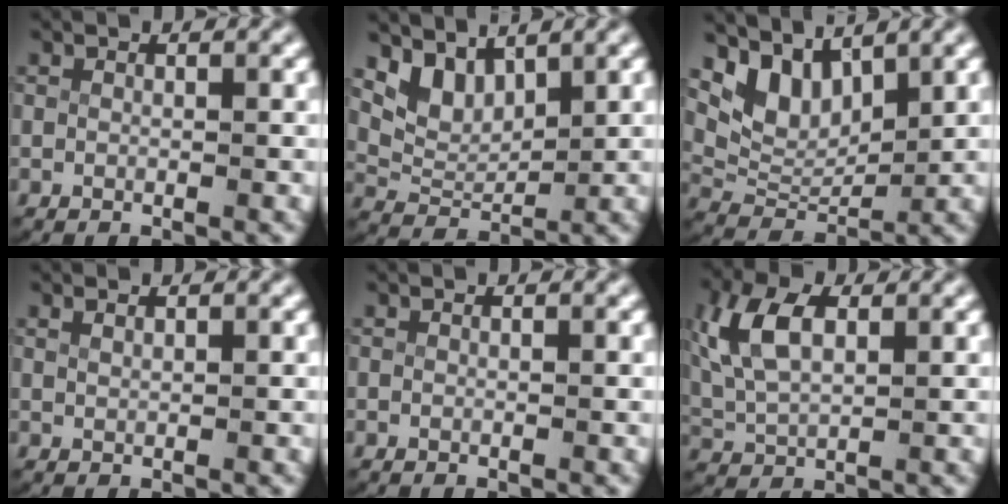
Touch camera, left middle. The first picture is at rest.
{"total": 5.9, "force": [2.6, 4.3, 3.1], "torque": [-0.072, -0.005, 0.044]}
{"total": 8.3, "force": [2.7, 6.3, 4.7], "torque": [-0.107, -0.008, 0.043]}
{"total": 0.7, "force": [0.6, -0.2, 0.2], "torque": [-0.006, -0.004, 0.019]}
{"total": 0.0}
{"total": 5.2, "force": [1.5, 3.3, 3.7], "torque": [-0.103, -0.006, 0.036]}